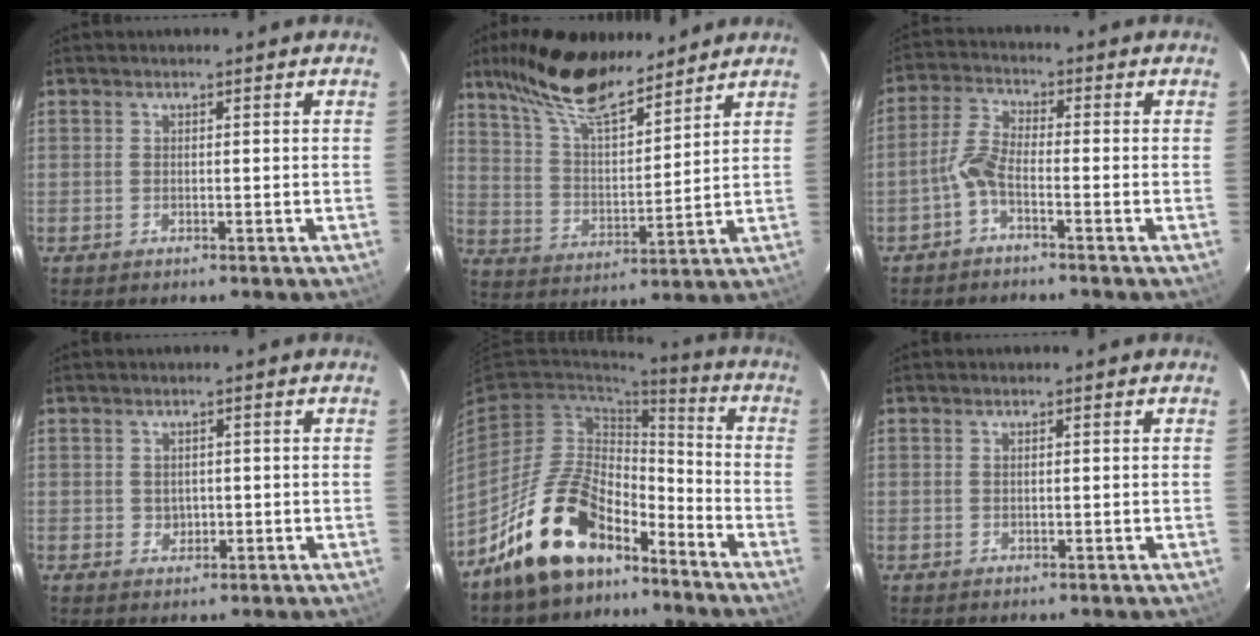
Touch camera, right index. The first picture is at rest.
{"total": 18.4, "force": [14.2, 5.1, 10.5], "torque": [-0.192, 0.020, 0.260]}
{"total": 4.2, "force": [-2.2, 1.1, 3.4], "torque": [-0.084, 0.013, -0.046]}
{"total": 2.2, "force": [0.0, 2.0, 0.8], "torque": [-0.011, 0.004, 0.006]}
{"total": 17.5, "force": [-12.1, 8.8, 9.1], "torque": [-0.185, 0.025, -0.195]}
{"total": 0.7, "force": [0.3, 0.2, 0.6], "torque": [-0.012, 0.002, 0.005]}